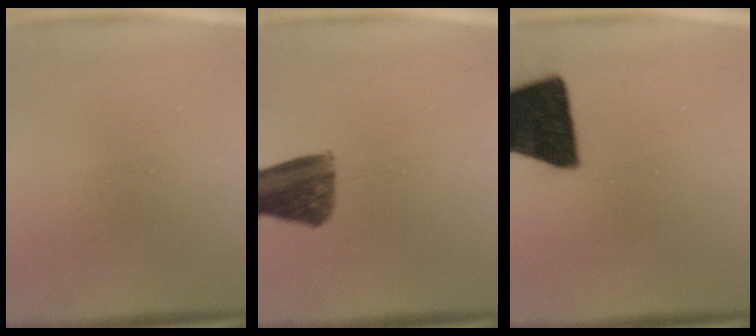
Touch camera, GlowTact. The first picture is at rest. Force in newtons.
{"total": 10.4}
{"total": 19.6}